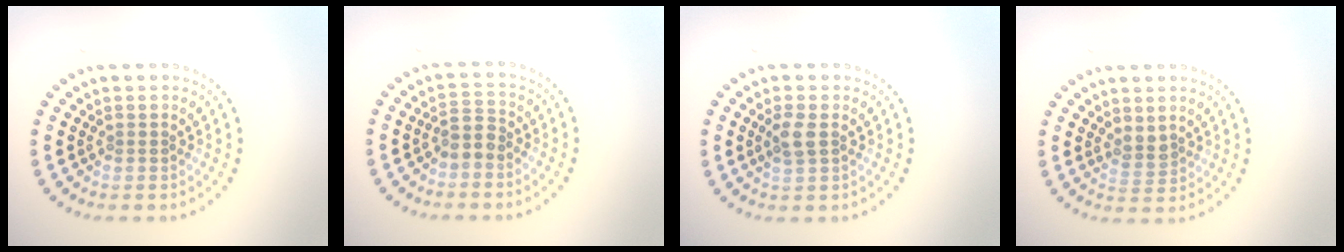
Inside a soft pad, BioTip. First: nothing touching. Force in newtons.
{"total": 1.9, "press": 1.6, "slide": 1.0}
{"total": 1.9, "press": 1.8, "slide": 0.6}
{"total": 1.5, "press": 1.3, "slide": 0.9}